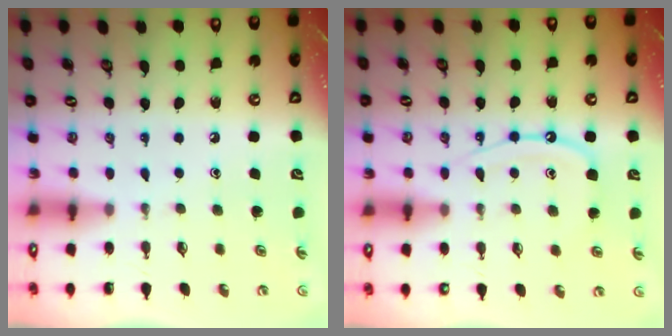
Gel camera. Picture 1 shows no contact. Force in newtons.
{"total": 10.9, "press": 10.8, "slide": 0.9}